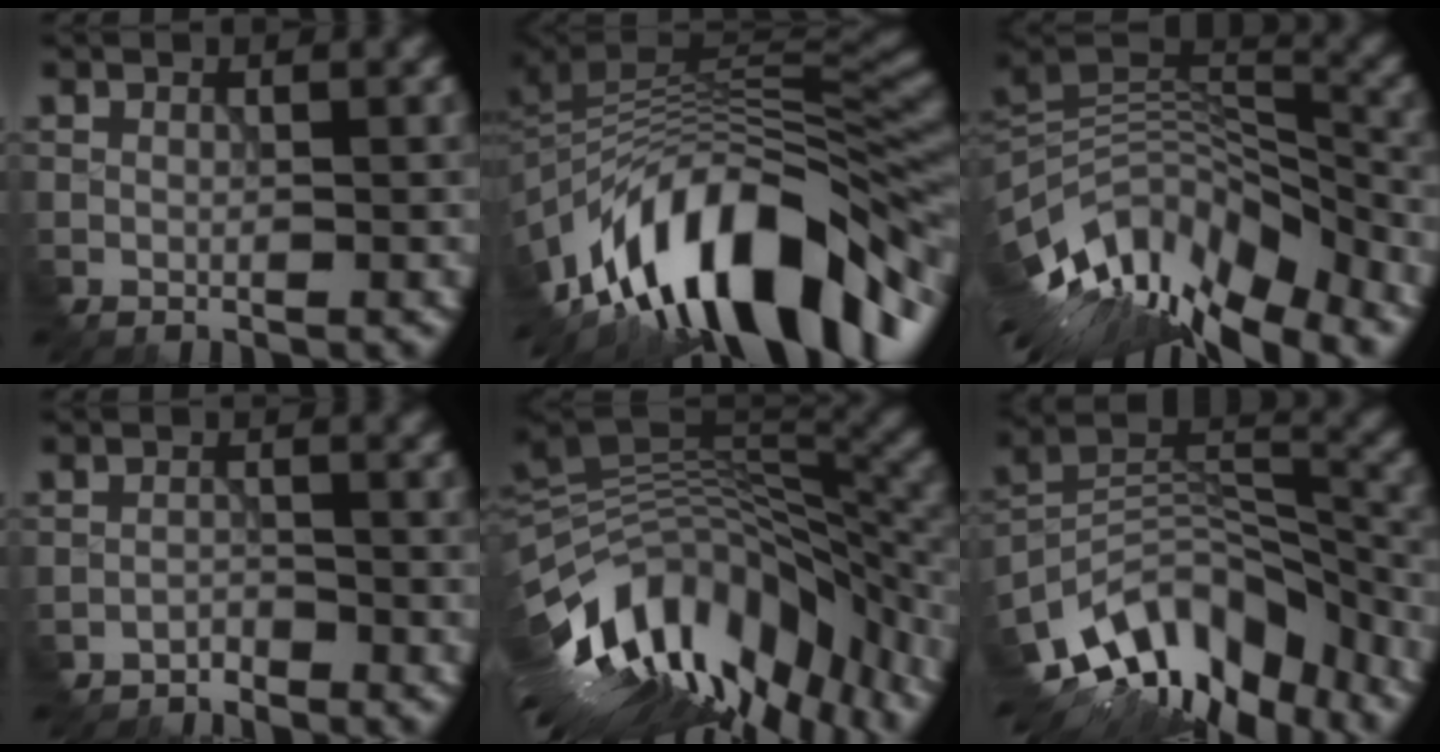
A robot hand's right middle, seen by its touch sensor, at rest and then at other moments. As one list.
[{"total": 14.1, "force": [-6.9, 7.1, 10.1], "torque": [-0.169, 0.014, -0.109]}, {"total": 13.8, "force": [-8.7, 5.4, 9.3], "torque": [-0.186, 0.012, -0.151]}, {"total": 1.6, "force": [-1.5, 0.1, -0.5], "torque": [0.007, 0.003, -0.030]}, {"total": 15.9, "force": [-7.2, 7.0, 12.3], "torque": [-0.221, 0.011, -0.122]}, {"total": 12.2, "force": [-8.8, 5.9, 5.9], "torque": [-0.112, 0.013, -0.158]}]